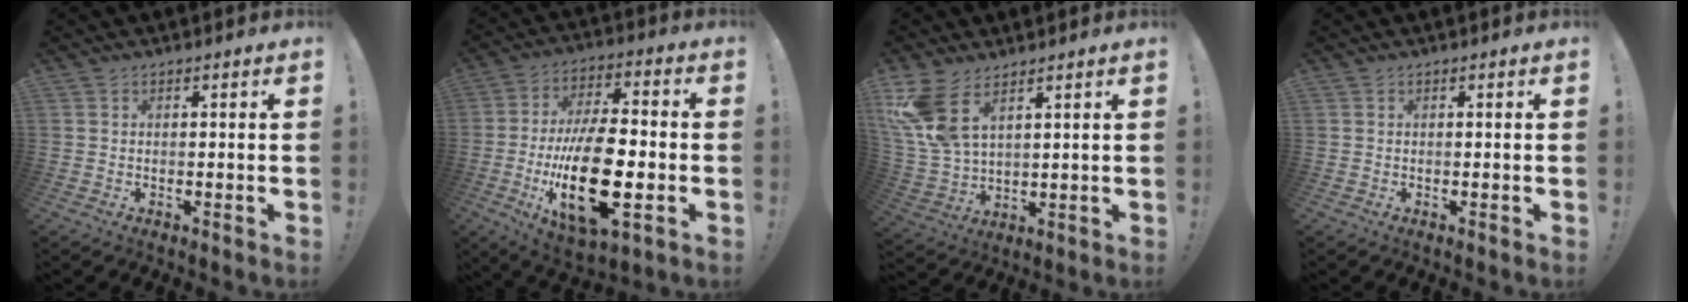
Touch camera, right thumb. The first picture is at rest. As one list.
[{"total": 23.3, "force": [-4.8, 10.1, 20.4], "torque": [-0.374, 0.009, -0.073]}, {"total": 11.3, "force": [6.6, 5.8, 7.2], "torque": [-0.153, -0.028, 0.131]}, {"total": 0.0}]